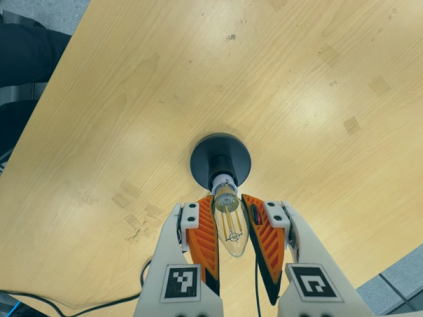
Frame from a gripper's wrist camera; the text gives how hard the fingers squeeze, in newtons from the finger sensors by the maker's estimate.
{"total": 17.9, "left": 17.6, "right": 18.3}